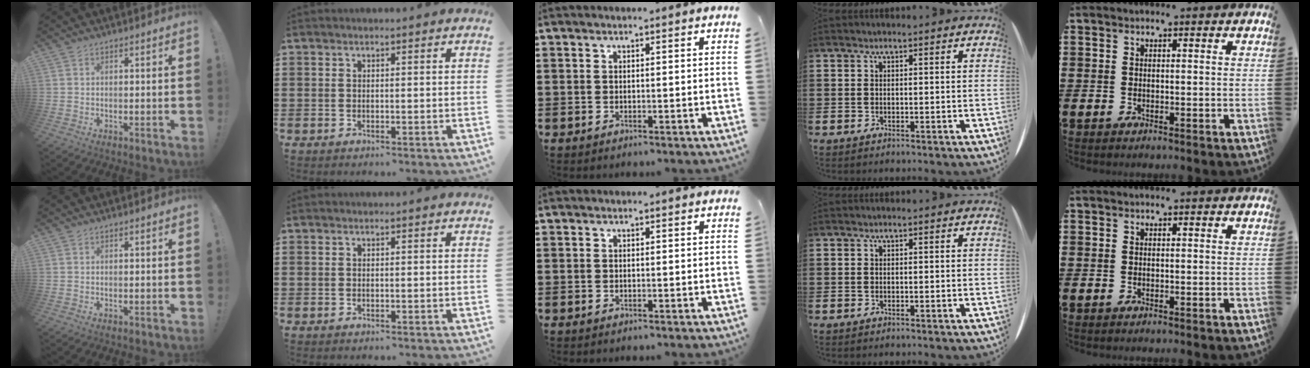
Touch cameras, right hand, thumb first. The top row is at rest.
{}